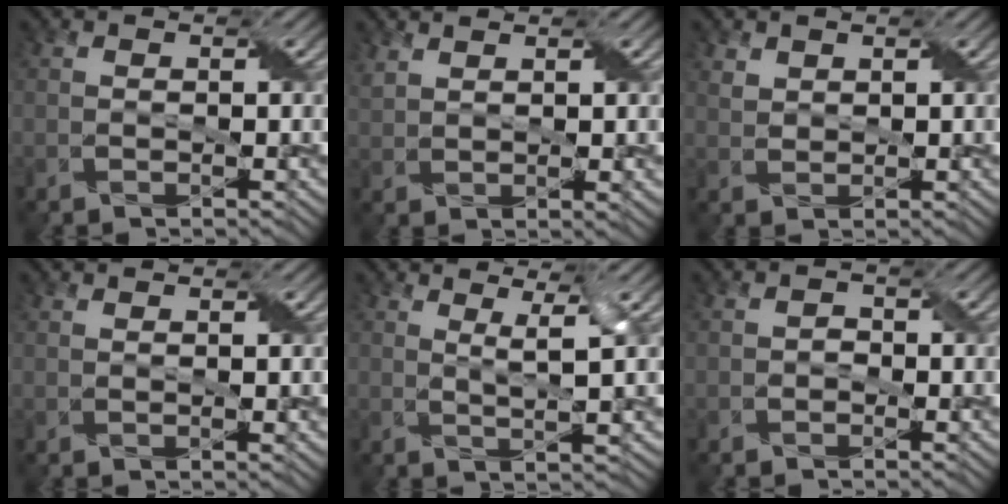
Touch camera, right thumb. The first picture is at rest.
{"total": 2.6, "force": [1.8, 0.6, 1.8], "torque": [-0.038, 0.003, 0.039]}
{"total": 1.4, "force": [1.1, 0.8, 0.2], "torque": [-0.009, 0.000, 0.025]}
{"total": 0.9, "force": [0.7, 0.1, 0.6], "torque": [-0.012, 0.002, 0.009]}
{"total": 3.4, "force": [1.7, 0.3, 2.9], "torque": [-0.060, -0.001, 0.036]}
{"total": 0.8, "force": [-0.5, 0.6, 0.0], "torque": [-0.001, 0.002, -0.013]}